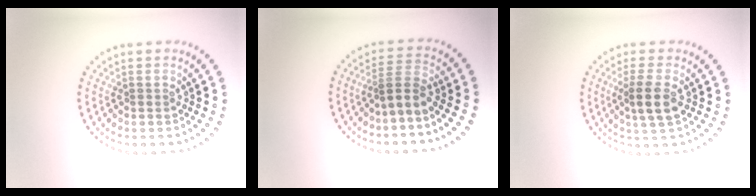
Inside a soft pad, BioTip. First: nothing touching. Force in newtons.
{"total": 2.2, "press": 1.6, "slide": 1.5}
{"total": 3.0, "press": 2.8, "slide": 1.1}